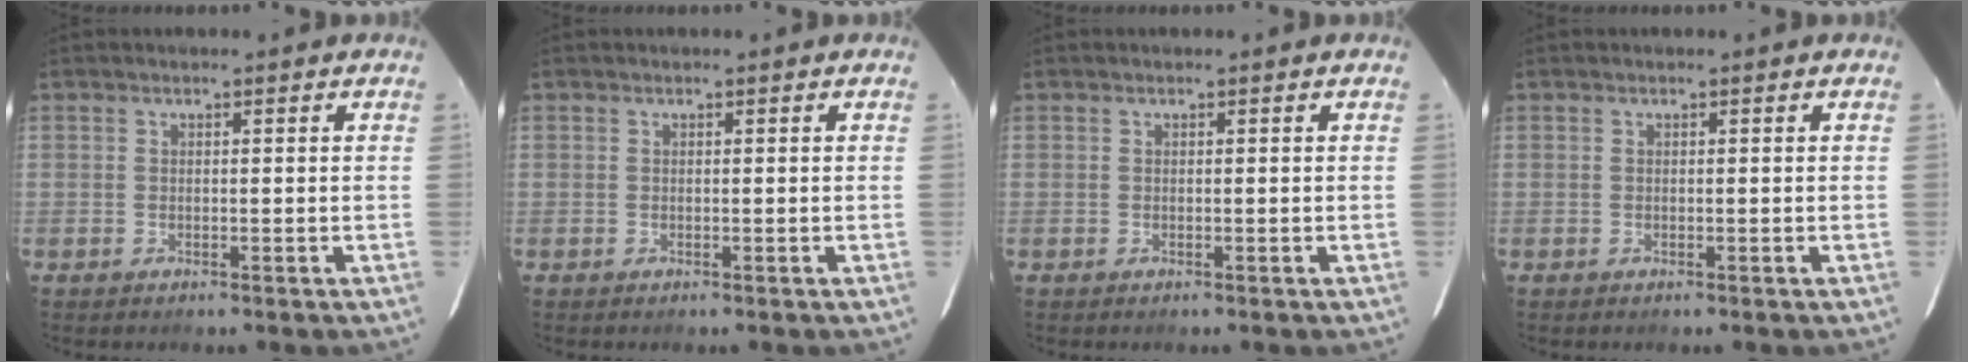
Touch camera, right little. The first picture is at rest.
{"total": 0.0}
{"total": 0.0}
{"total": 0.0}